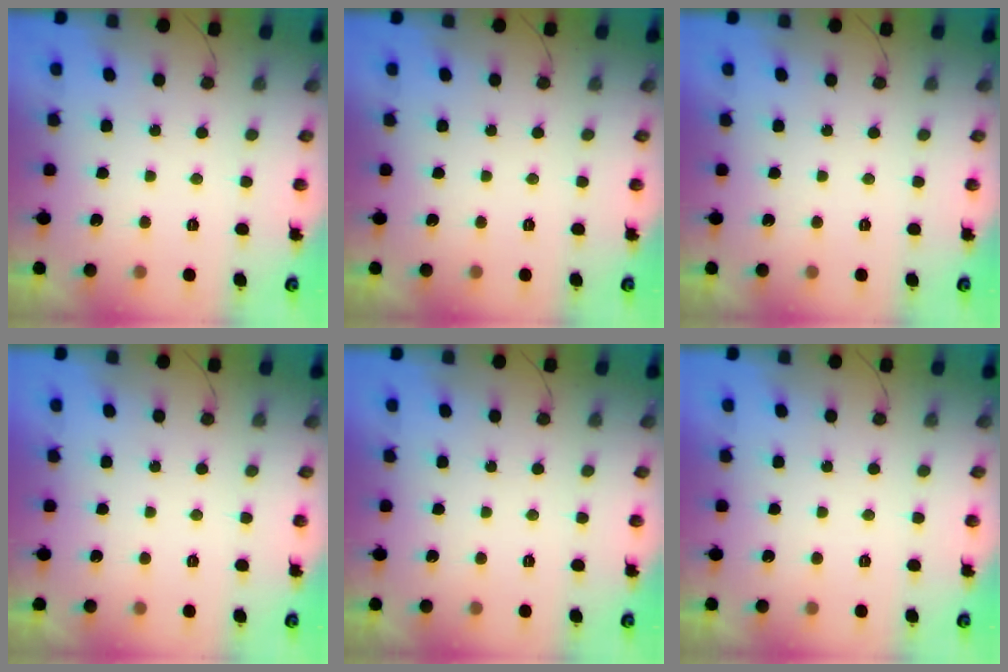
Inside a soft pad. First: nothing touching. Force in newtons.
{"total": 0.0}
{"total": 1.9, "press": 1.9, "slide": 0.0}
{"total": 1.7, "press": 1.7, "slide": 0.0}
{"total": 1.7, "press": 1.7, "slide": 0.1}
{"total": 1.8, "press": 1.8, "slide": 0.1}